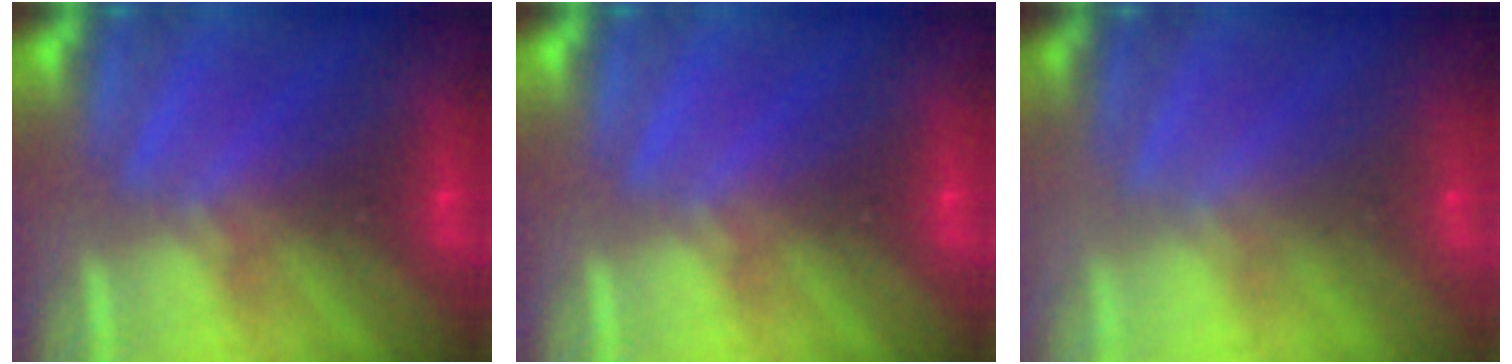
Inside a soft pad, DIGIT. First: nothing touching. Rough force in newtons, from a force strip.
{"total": 0.0}
{"total": 9.4}